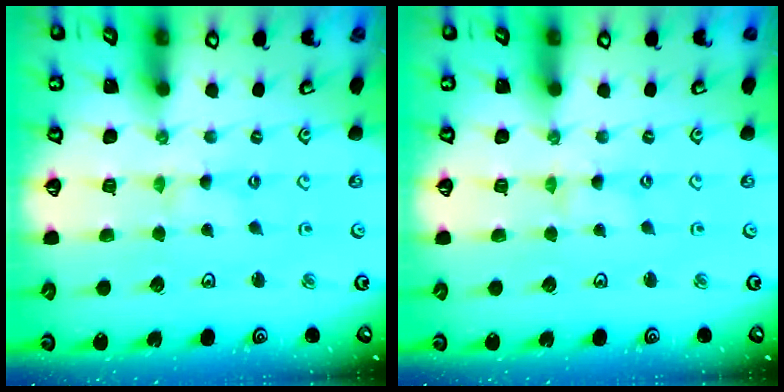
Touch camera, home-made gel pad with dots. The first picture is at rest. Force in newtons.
{"total": 1.1, "press": 1.0, "slide": 0.1}